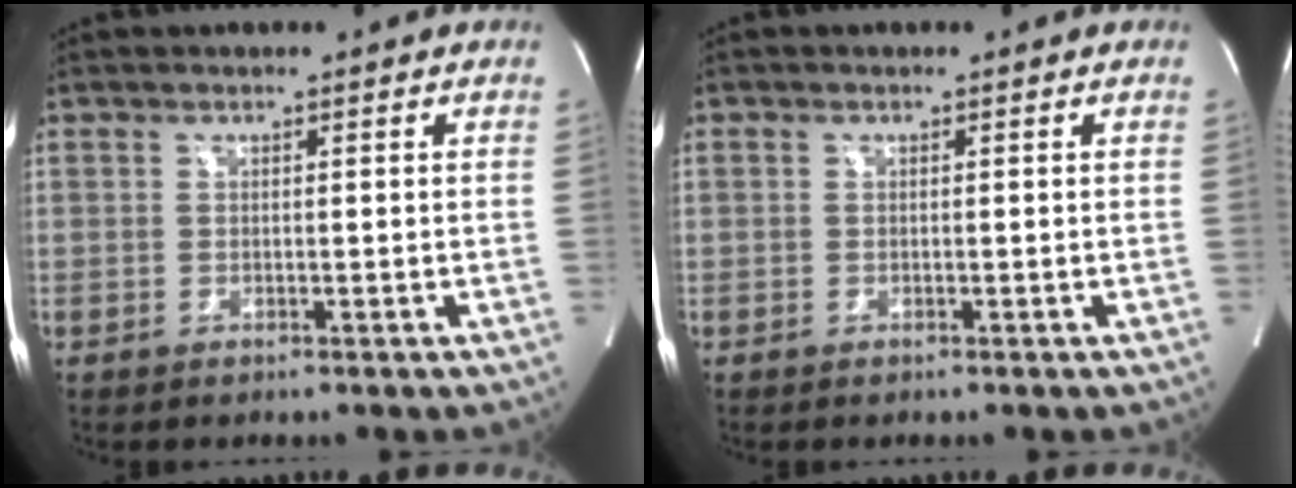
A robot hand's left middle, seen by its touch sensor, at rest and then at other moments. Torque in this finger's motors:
{"motor_torque": [0.02, 0.01, -0.05, 0.00]}